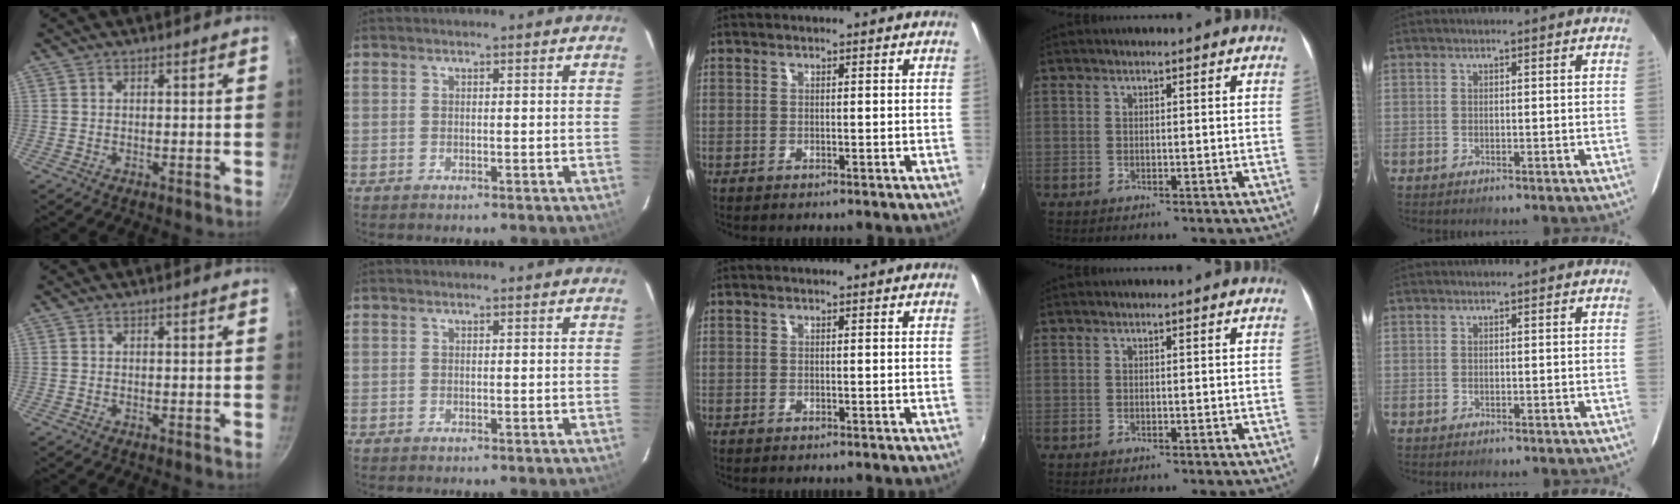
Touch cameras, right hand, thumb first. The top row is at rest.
{}